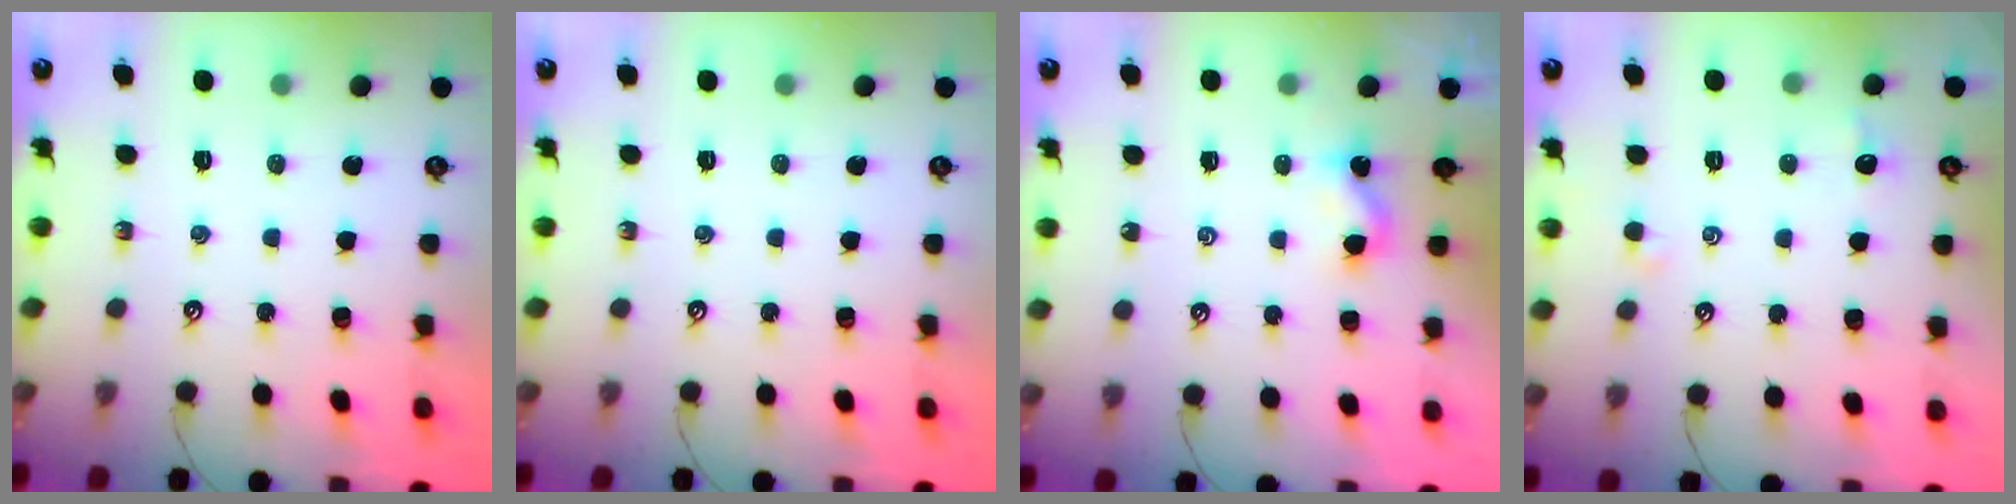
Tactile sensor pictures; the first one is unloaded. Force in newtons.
{"total": 0.0}
{"total": 2.7, "press": 2.7, "slide": 0.3}
{"total": 1.1, "press": 0.9, "slide": 0.6}